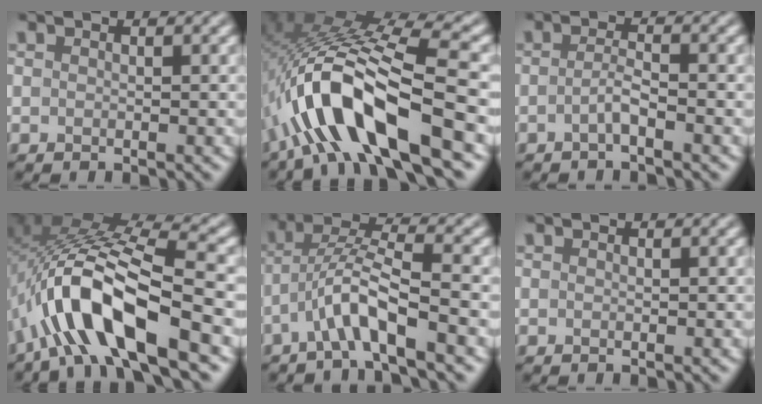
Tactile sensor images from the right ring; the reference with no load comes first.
{"total": 11.2, "force": [-3.6, 3.2, 10.2], "torque": [-0.202, 0.026, -0.071]}
{"total": 1.3, "force": [-0.7, -0.1, 1.1], "torque": [-0.027, 0.007, -0.019]}
{"total": 10.7, "force": [-4.3, 3.3, 9.2], "torque": [-0.184, 0.022, -0.081]}
{"total": 4.6, "force": [-2.5, 0.4, 3.8], "torque": [-0.072, 0.019, -0.053]}
{"total": 0.0}